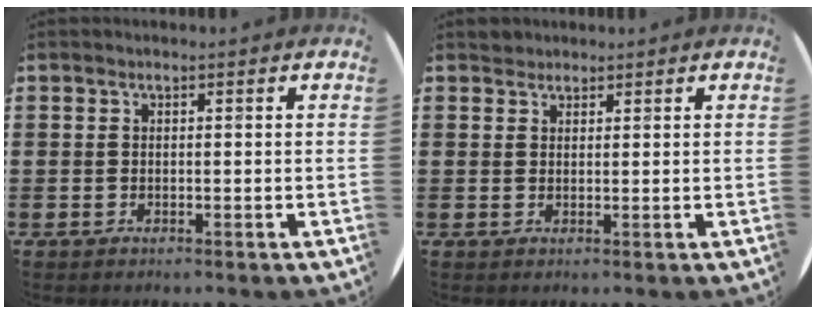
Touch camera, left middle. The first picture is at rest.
{"total": 1.3, "force": [1.2, 0.4, -0.1], "torque": [0.008, -0.002, 0.023]}